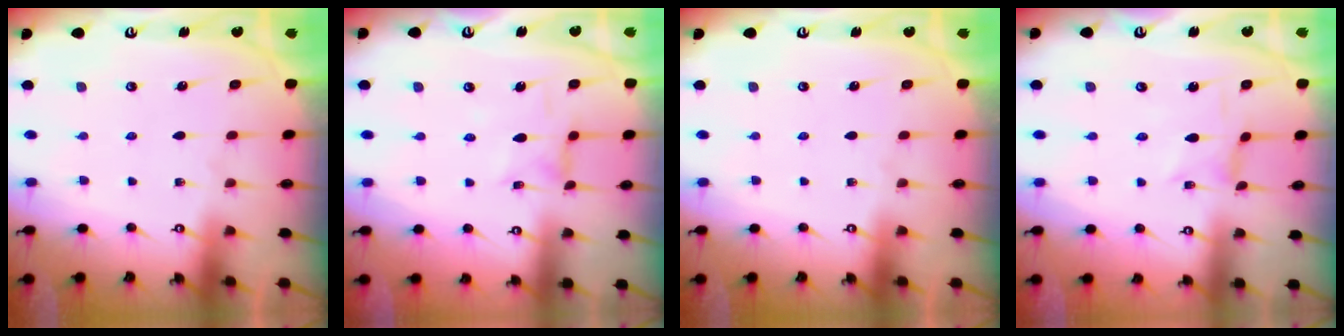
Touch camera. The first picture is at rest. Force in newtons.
{"total": 1.4, "press": 1.4, "slide": 0.3}
{"total": 0.0}
{"total": 0.0}